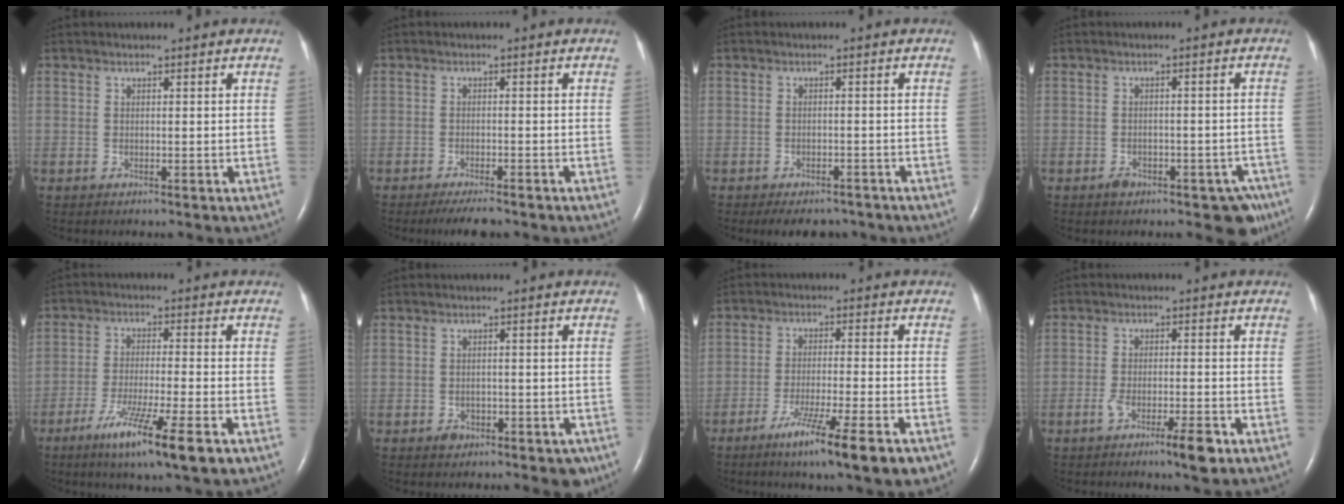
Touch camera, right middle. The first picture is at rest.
{"total": 4.3, "force": [-3.5, 0.7, 2.4], "torque": [-0.038, -0.008, -0.054]}
{"total": 6.3, "force": [-5.3, 2.8, 2.1], "torque": [-0.023, 0.000, -0.068]}
{"total": 6.1, "force": [-4.1, 3.1, 3.3], "torque": [-0.018, 0.017, -0.050]}
{"total": 11.4, "force": [-6.4, 0.2, 9.5], "torque": [-0.172, -0.031, -0.106]}
{"total": 4.0, "force": [-2.3, 2.6, 2.1], "torque": [-0.016, 0.007, -0.021]}
{"total": 12.1, "force": [-7.4, 0.1, 9.6], "torque": [-0.146, -0.028, -0.113]}
{"total": 5.5, "force": [-3.2, 0.7, 4.4], "torque": [-0.074, -0.004, -0.053]}